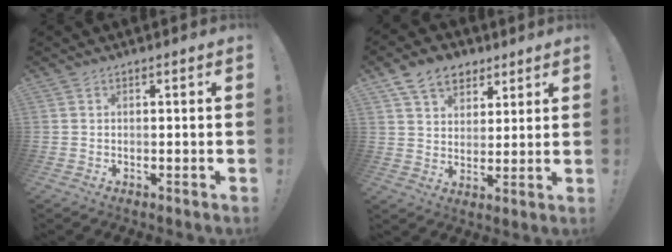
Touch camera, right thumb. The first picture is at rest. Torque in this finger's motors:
{"motor_torque": [0.08, 0.09, 0.45, 0.43, 0.00]}